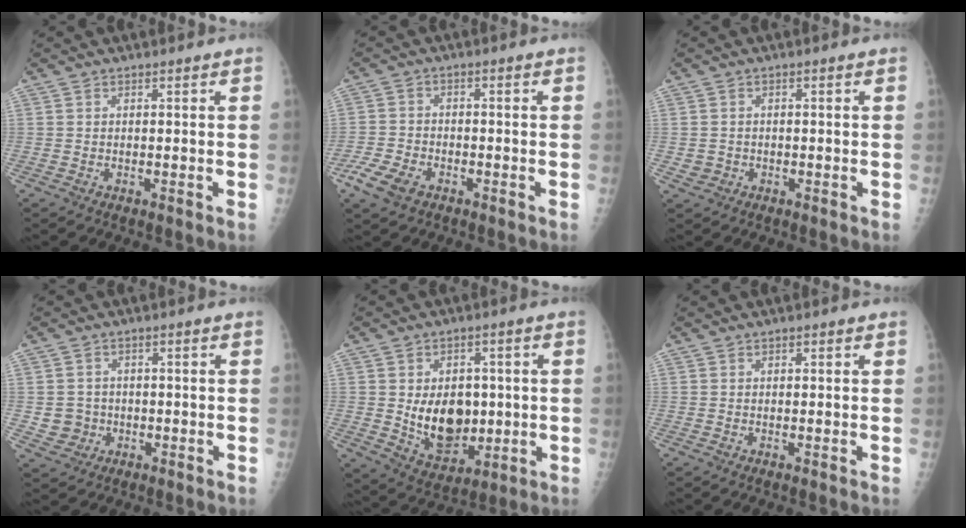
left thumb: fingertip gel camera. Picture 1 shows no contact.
{"total": 6.1, "force": [-3.8, 3.6, 3.2], "torque": [-0.074, 0.009, -0.070]}
{"total": 2.0, "force": [-0.6, 1.8, 0.2], "torque": [-0.001, 0.004, -0.007]}
{"total": 4.2, "force": [-0.7, 4.1, 0.6], "torque": [0.008, 0.006, -0.008]}
{"total": 12.1, "force": [0.0, 8.7, 8.5], "torque": [-0.087, -0.013, 0.018]}
{"total": 0.8, "force": [0.4, 0.4, 0.6], "torque": [-0.005, 0.001, 0.003]}